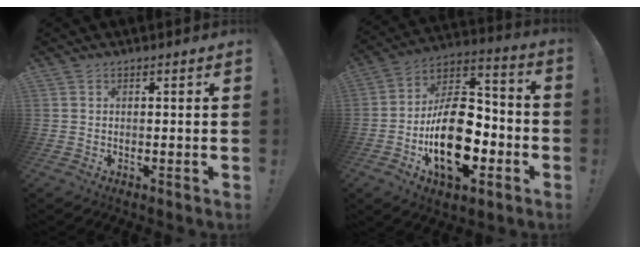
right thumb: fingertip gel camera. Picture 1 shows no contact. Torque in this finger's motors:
{"motor_torque": [2.84, 2.16, 1.47, -1.30, 0.52]}